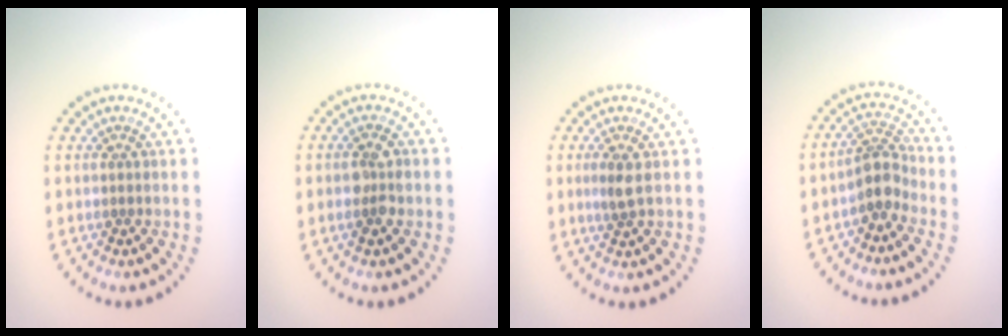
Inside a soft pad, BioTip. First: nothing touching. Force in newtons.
{"total": 1.9, "press": 1.9, "slide": 0.5}
{"total": 1.5, "press": 1.3, "slide": 0.8}
{"total": 2.9, "press": 2.3, "slide": 1.8}